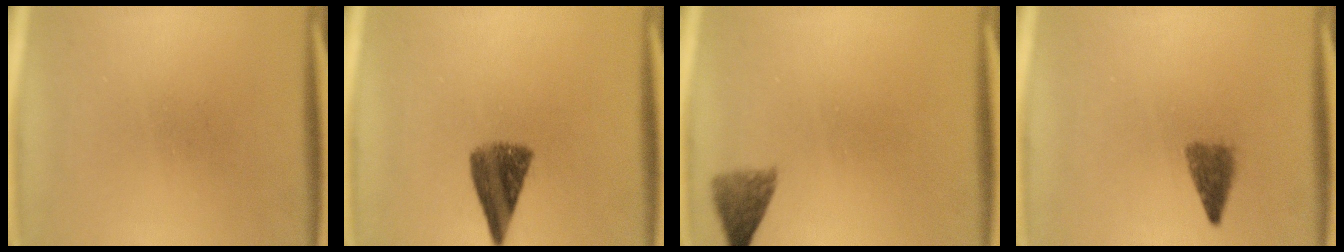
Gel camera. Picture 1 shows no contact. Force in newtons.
{"total": 7.3}
{"total": 3.0}
{"total": 2.8}